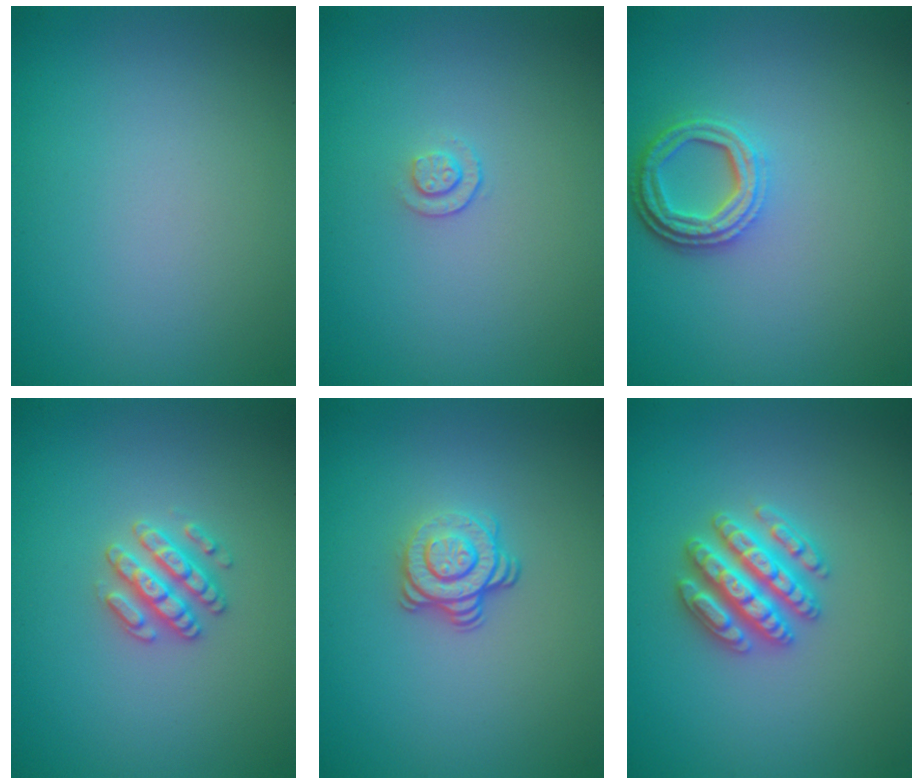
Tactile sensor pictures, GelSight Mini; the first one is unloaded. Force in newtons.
{"total": 0.9, "press": 0.6, "slide": 0.7}
{"total": 3.8, "press": 2.9, "slide": 2.4}
{"total": 2.6, "press": 2.6, "slide": 0.3}
{"total": 3.6, "press": 2.4, "slide": 2.7}
{"total": 4.7, "press": 4.7, "slide": 0.8}